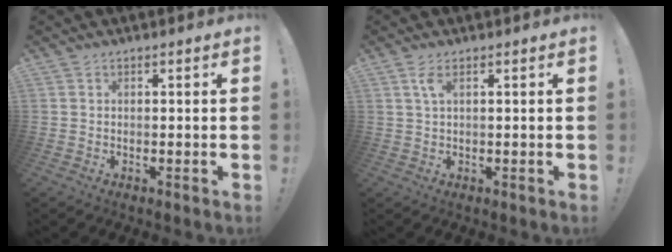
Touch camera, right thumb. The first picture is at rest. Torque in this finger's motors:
{"motor_torque": [-0.29, 0.41, -0.35, 0.12, -0.01]}